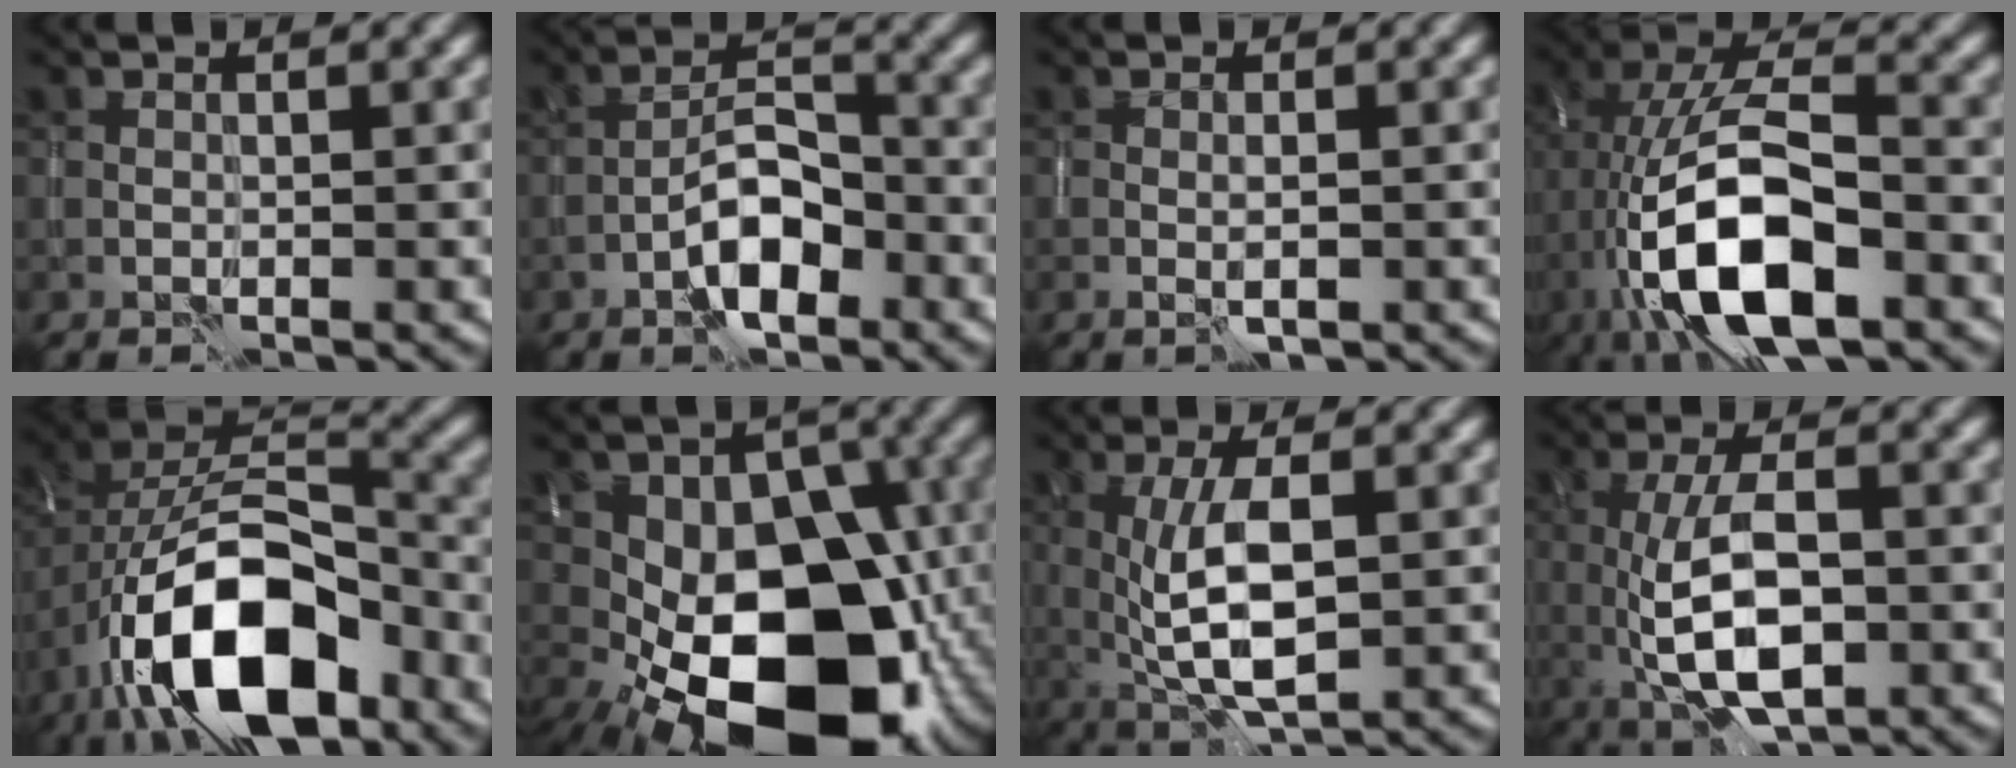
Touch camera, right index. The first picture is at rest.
{"total": 4.7, "force": [-2.6, 1.8, 3.5], "torque": [-0.054, 0.012, -0.048]}
{"total": 1.3, "force": [-0.3, 0.2, 1.2], "torque": [-0.022, -0.002, -0.004]}
{"total": 13.1, "force": [-4.0, 5.6, 11.1], "torque": [-0.202, 0.014, -0.078]}
{"total": 13.9, "force": [-6.8, 6.8, 10.1], "torque": [-0.176, -0.004, -0.120]}
{"total": 17.8, "force": [-5.6, 10.8, 13.0], "torque": [-0.158, 0.010, -0.095]}
{"total": 6.3, "force": [0.1, 2.3, 5.9], "torque": [-0.118, -0.006, 0.005]}
{"total": 7.6, "force": [-0.8, 3.2, 6.8], "torque": [-0.137, -0.004, -0.011]}